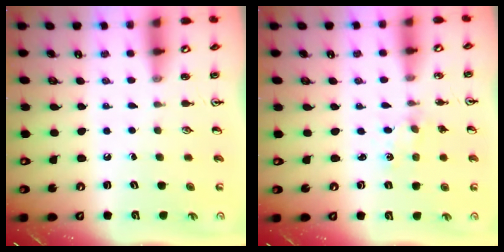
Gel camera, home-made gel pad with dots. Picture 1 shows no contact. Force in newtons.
{"total": 0.0}